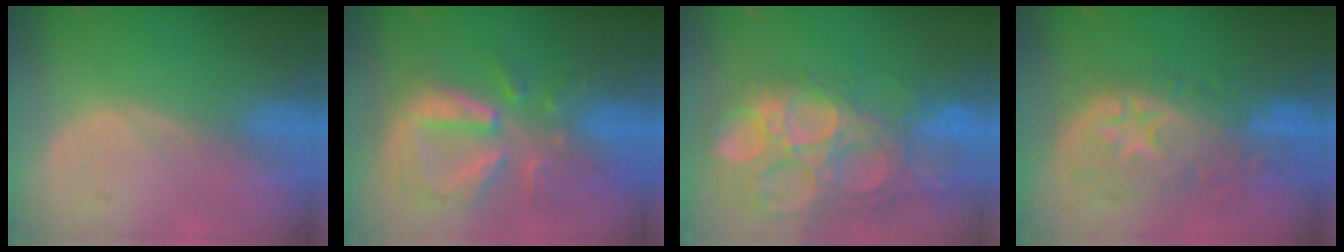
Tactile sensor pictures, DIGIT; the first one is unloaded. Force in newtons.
{"total": 9.9, "press": 9.0, "slide": 4.1}
{"total": 15.6, "press": 12.9, "slide": 8.7}
{"total": 9.9, "press": 9.2, "slide": 3.5}